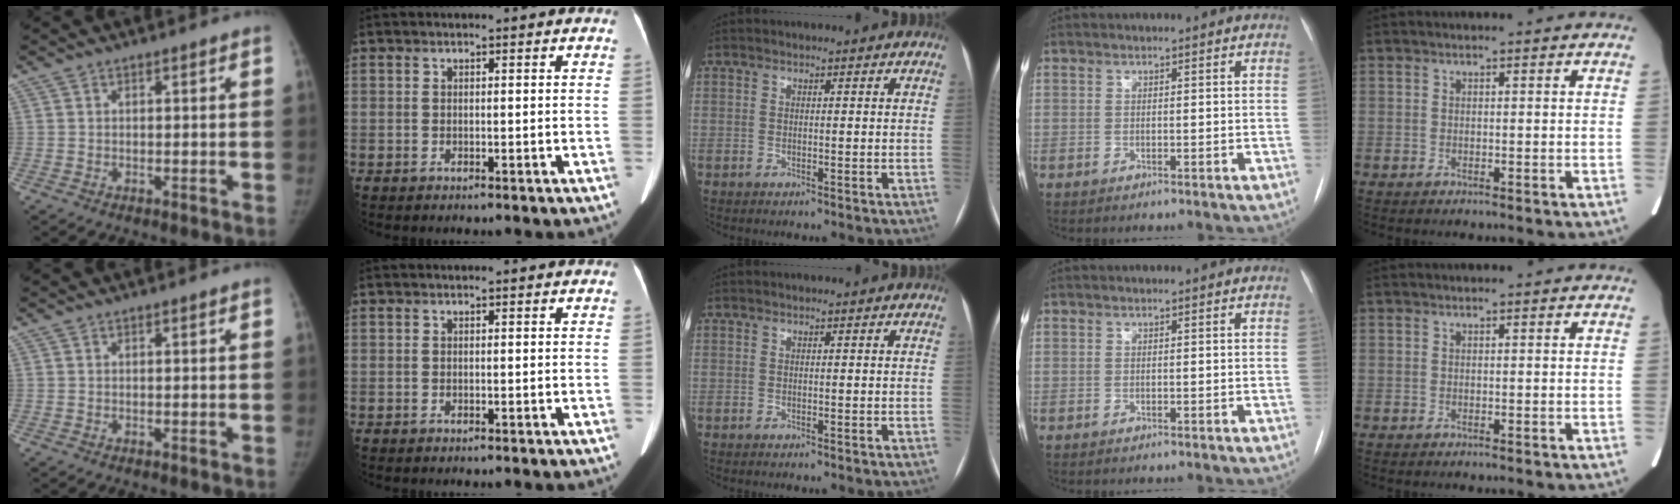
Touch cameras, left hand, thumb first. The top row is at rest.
{}